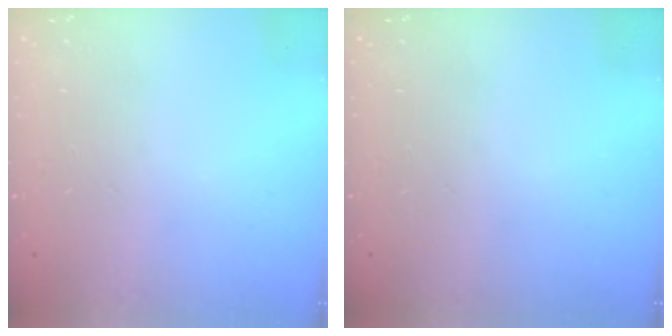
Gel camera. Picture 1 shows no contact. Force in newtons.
{"total": 0.0}